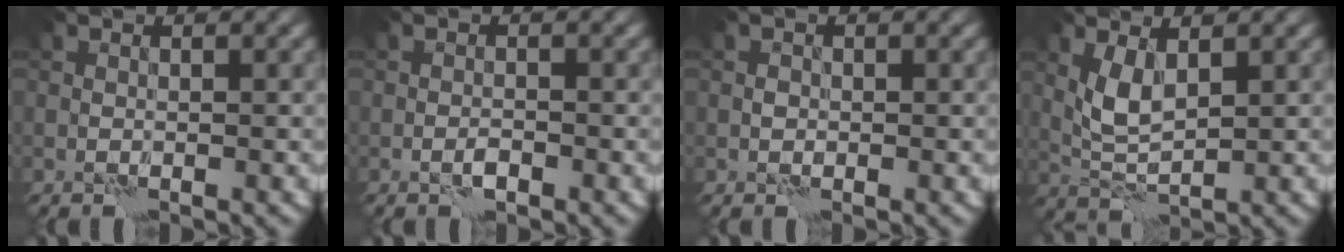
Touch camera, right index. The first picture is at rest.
{"total": 0.9, "force": [-0.6, 0.1, 0.6], "torque": [-0.012, 0.005, -0.013]}
{"total": 0.6, "force": [-0.1, 0.5, 0.2], "torque": [0.001, 0.000, -0.005]}
{"total": 3.3, "force": [1.2, 1.4, 2.7], "torque": [-0.063, -0.003, 0.028]}